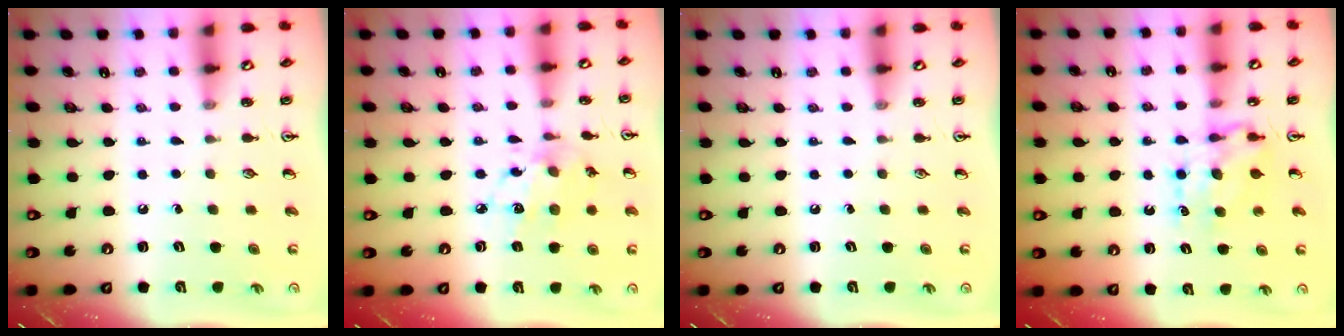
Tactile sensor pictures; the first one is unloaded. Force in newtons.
{"total": 10.0, "press": 9.9, "slide": 0.6}
{"total": 0.0}
{"total": 7.0, "press": 7.0, "slide": 0.5}